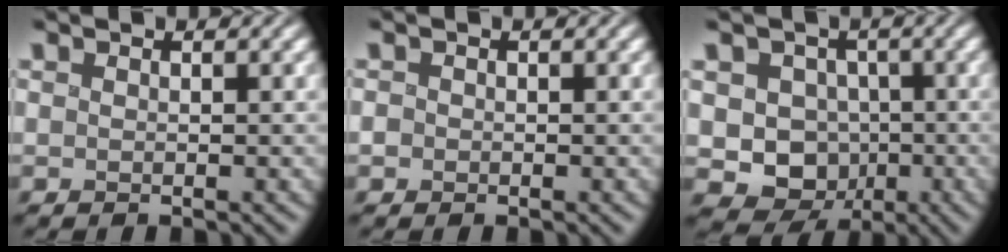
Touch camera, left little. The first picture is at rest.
{"total": 0.8, "force": [-0.3, 0.7, 0.0], "torque": [0.000, 0.000, -0.005]}
{"total": 6.9, "force": [-0.9, 6.5, 2.4], "torque": [-0.031, 0.010, -0.044]}